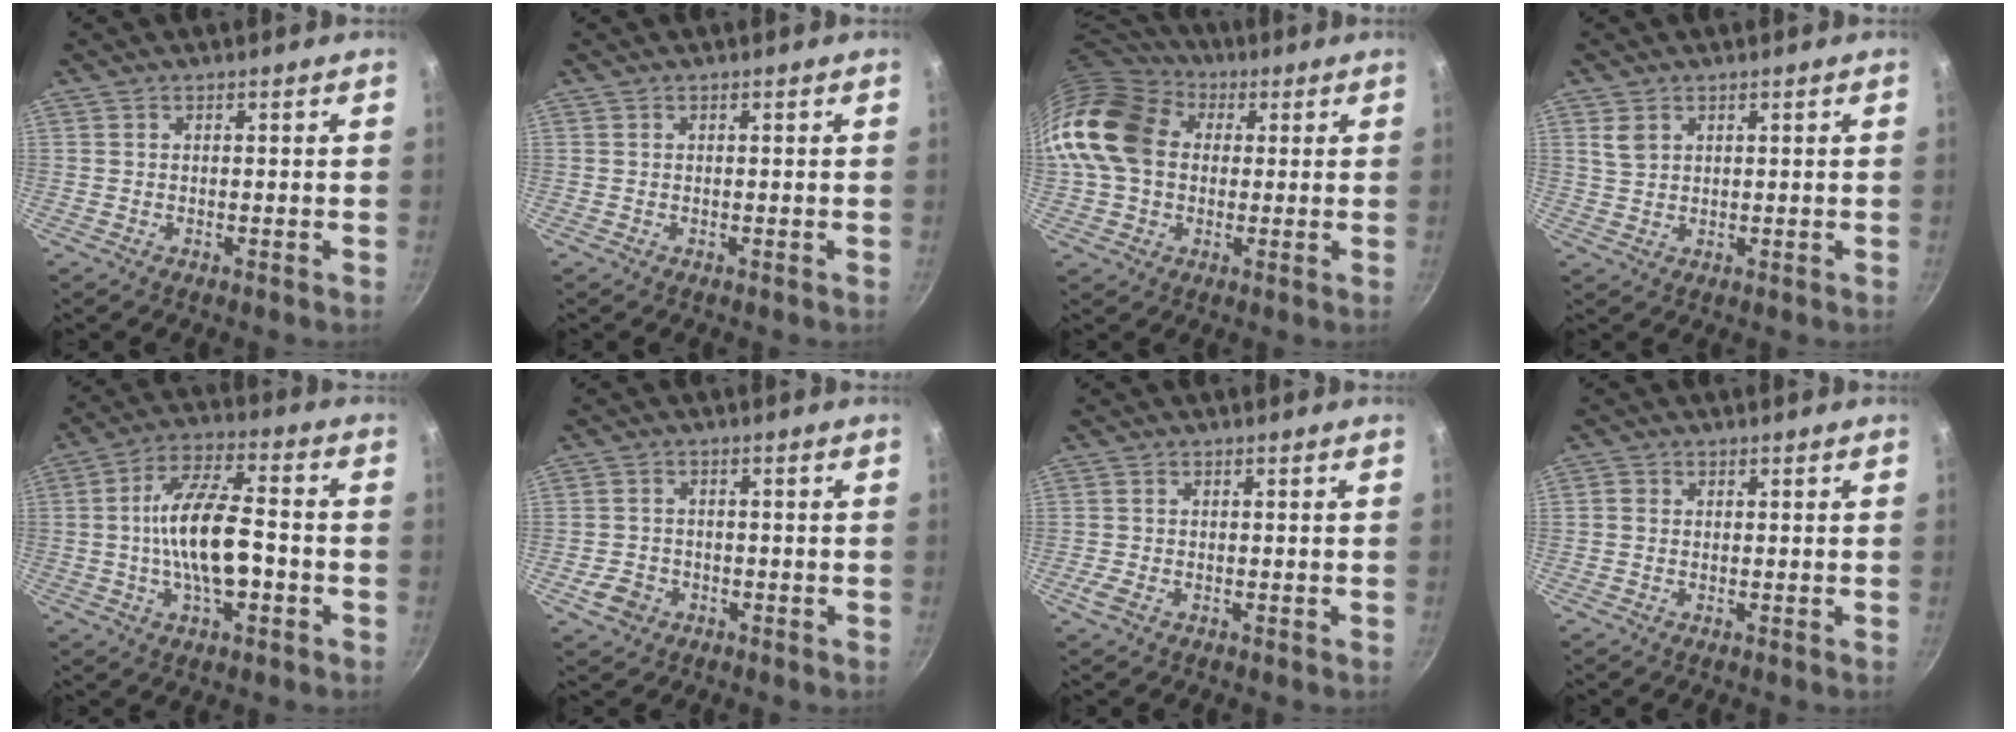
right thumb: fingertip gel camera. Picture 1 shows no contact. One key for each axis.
{"total": 0.0}
{"total": 18.8, "fx": 2.3, "fy": 14.6, "fz": 11.6, "tx": -0.222, "ty": 0.038, "tz": 0.029}
{"total": 3.0, "fx": 1.4, "fy": 2.1, "fz": 1.6, "tx": -0.025, "ty": -0.001, "tz": 0.031}
{"total": 14.2, "fx": -2.3, "fy": 5.9, "fz": 12.6, "tx": -0.214, "ty": 0.033, "tz": -0.050}
{"total": 4.4, "fx": -2.0, "fy": 3.5, "fz": 1.8, "tx": -0.030, "ty": 0.020, "tz": -0.032}
{"total": 2.2, "fx": -1.0, "fy": 1.3, "fz": 1.5, "tx": -0.034, "ty": 0.000, "tz": -0.021}
{"total": 1.2, "fx": -0.1, "fy": 1.1, "fz": 0.4, "tx": -0.006, "ty": 0.004, "tz": -0.005}